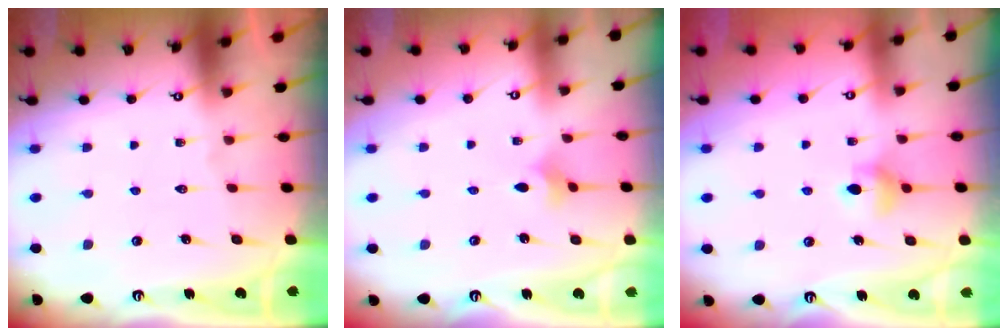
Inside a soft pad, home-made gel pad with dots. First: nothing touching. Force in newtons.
{"total": 2.1, "press": 2.0, "slide": 0.6}
{"total": 5.4, "press": 5.3, "slide": 0.9}